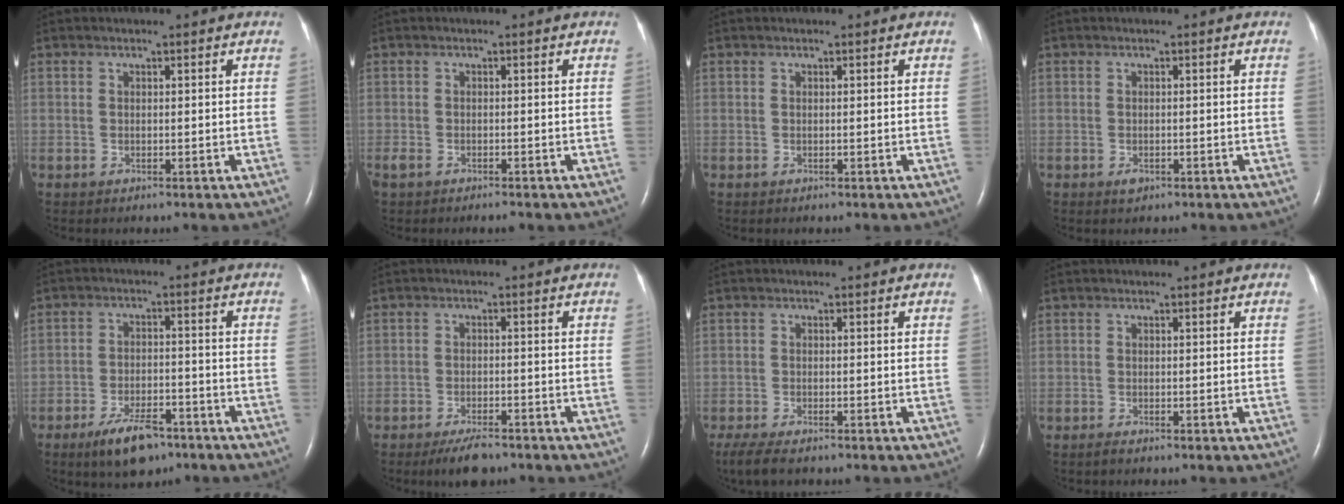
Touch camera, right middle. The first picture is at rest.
{"total": 2.3, "force": [-1.7, 0.9, 1.3], "torque": [-0.033, -0.006, -0.027]}
{"total": 0.0}
{"total": 1.0, "force": [-0.6, 0.6, 0.6], "torque": [-0.012, 0.000, -0.004]}
{"total": 7.7, "force": [-5.3, 2.9, 4.7], "torque": [-0.091, -0.005, -0.087]}
{"total": 4.4, "force": [-3.4, 1.2, 2.5], "torque": [-0.049, -0.005, -0.055]}
{"total": 4.8, "force": [-3.6, 1.2, 2.9], "torque": [-0.057, -0.015, -0.057]}
{"total": 0.5, "force": [-0.4, 0.0, 0.3], "torque": [-0.009, -0.002, -0.009]}